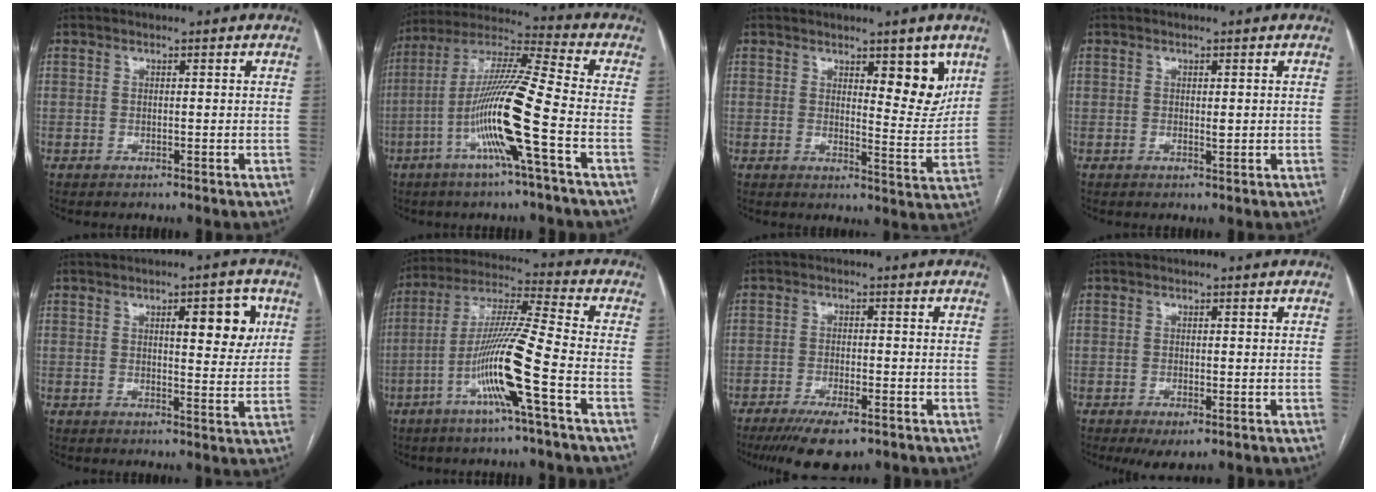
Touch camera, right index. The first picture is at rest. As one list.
[{"total": 15.4, "force": [-5.1, -0.9, 14.5], "torque": [-0.286, 0.000, -0.104]}, {"total": 6.5, "force": [3.6, 2.0, 5.0], "torque": [-0.059, -0.015, 0.050]}, {"total": 0.9, "force": [0.1, 0.3, 0.9], "torque": [-0.014, -0.003, 0.002]}, {"total": 7.3, "force": [2.8, 2.2, 6.3], "torque": [-0.078, 0.002, 0.035]}, {"total": 13.5, "force": [-5.1, -1.1, 12.5], "torque": [-0.243, 0.002, -0.102]}, {"total": 8.2, "force": [-5.8, 2.0, 5.5], "torque": [-0.088, -0.014, -0.091]}, {"total": 3.6, "force": [-1.9, 1.0, 2.9], "torque": [-0.044, -0.005, -0.023]}]